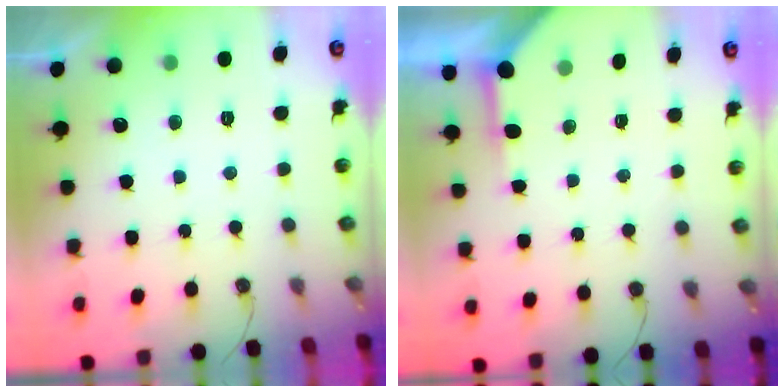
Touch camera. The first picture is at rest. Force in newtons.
{"total": 3.7, "press": 3.6, "slide": 0.5}